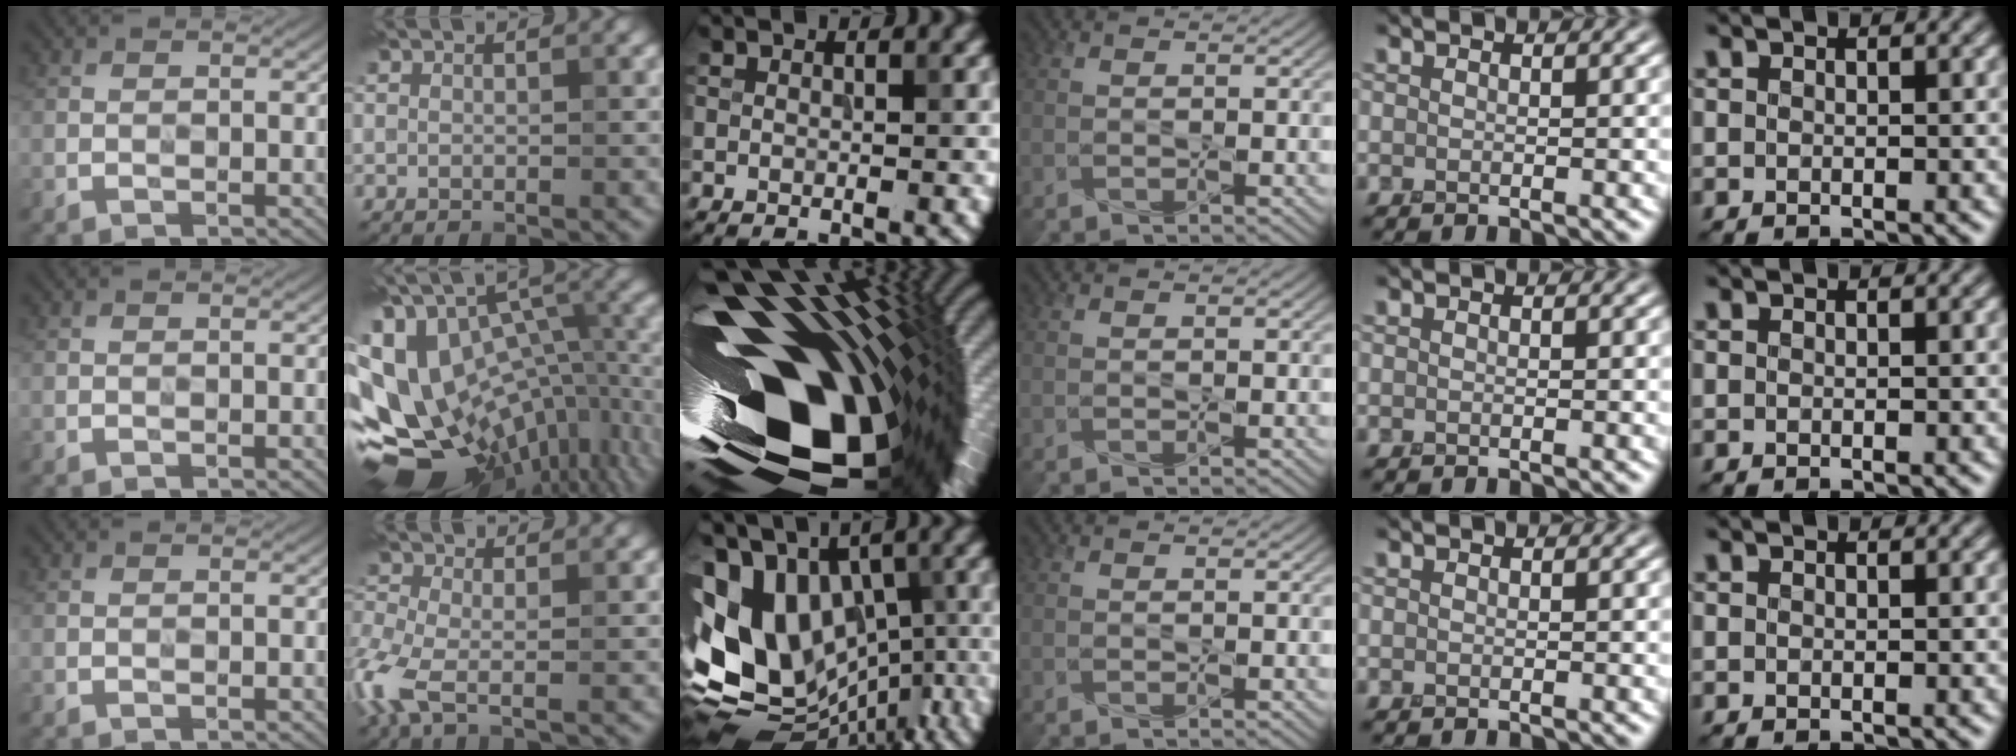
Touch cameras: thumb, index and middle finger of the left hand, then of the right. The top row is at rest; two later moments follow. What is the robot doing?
{"motion": "press", "object": "button"}